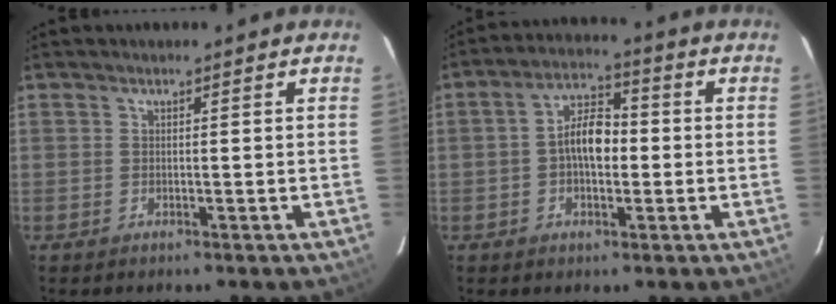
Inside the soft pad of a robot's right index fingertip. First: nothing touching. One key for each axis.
{"total": 7.5, "fx": -0.6, "fy": 4.0, "fz": 6.3, "tx": -0.115, "ty": 0.019, "tz": -0.009}